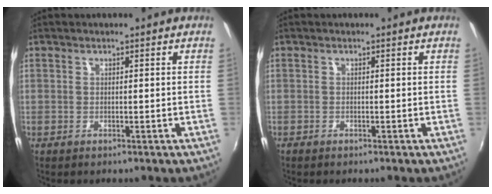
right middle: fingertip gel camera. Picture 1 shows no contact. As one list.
[{"total": 0.6, "force": [-0.5, 0.2, 0.1], "torque": [-0.004, -0.002, -0.013]}]